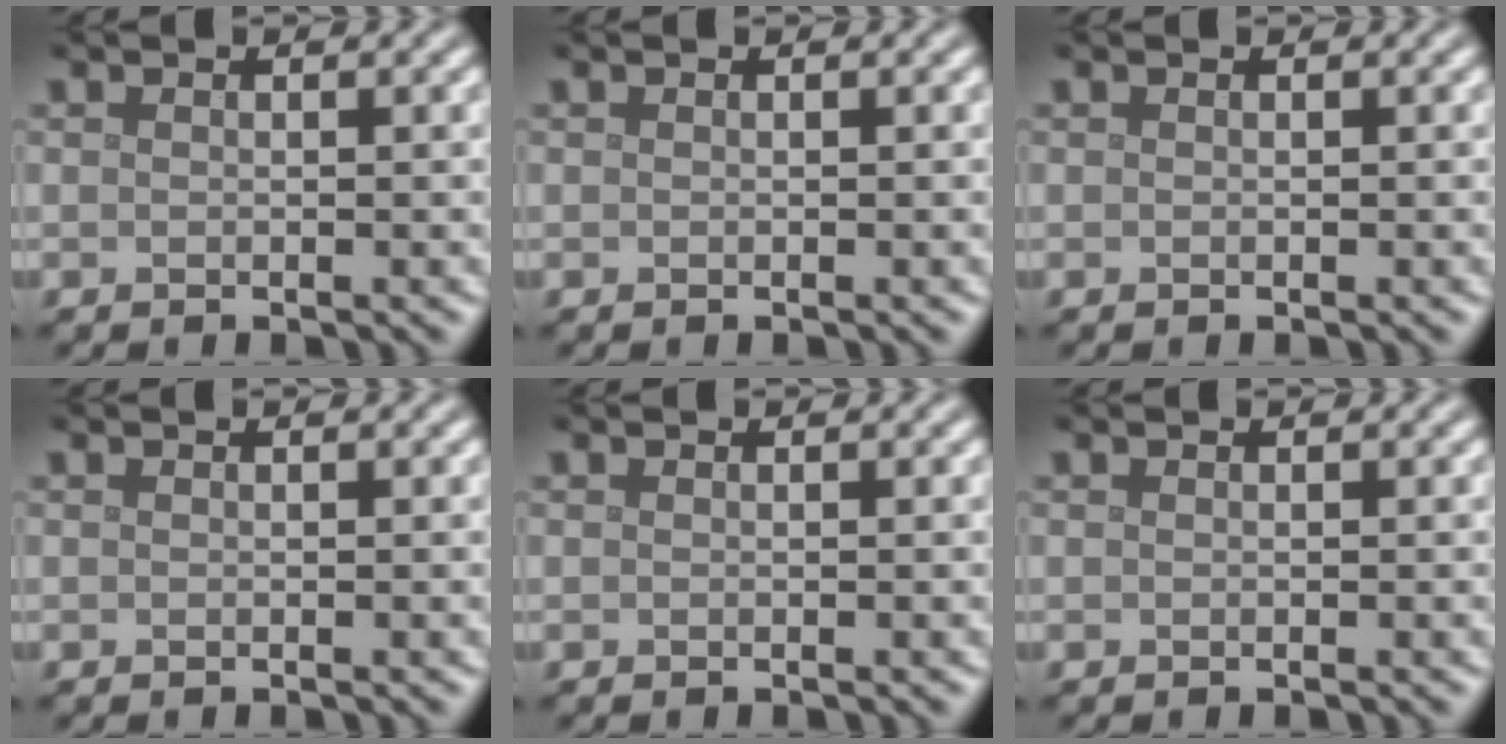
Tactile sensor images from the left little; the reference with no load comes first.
{"total": 0.0}
{"total": 0.0}
{"total": 0.0}
{"total": 0.0}
{"total": 0.0}